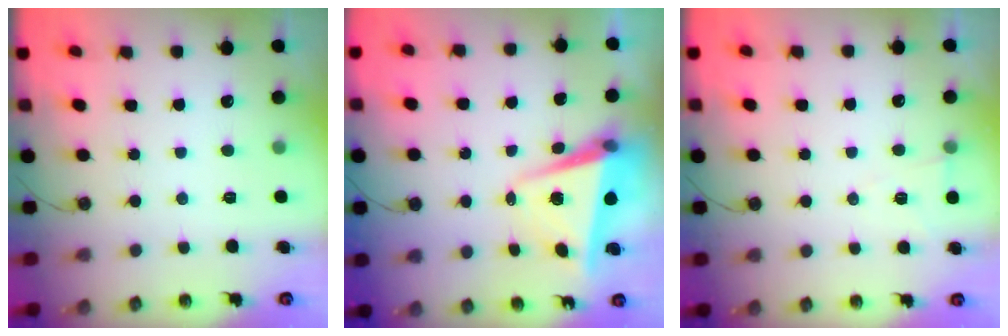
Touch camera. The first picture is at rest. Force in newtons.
{"total": 6.6, "press": 6.5, "slide": 1.4}
{"total": 5.9, "press": 3.7, "slide": 4.5}